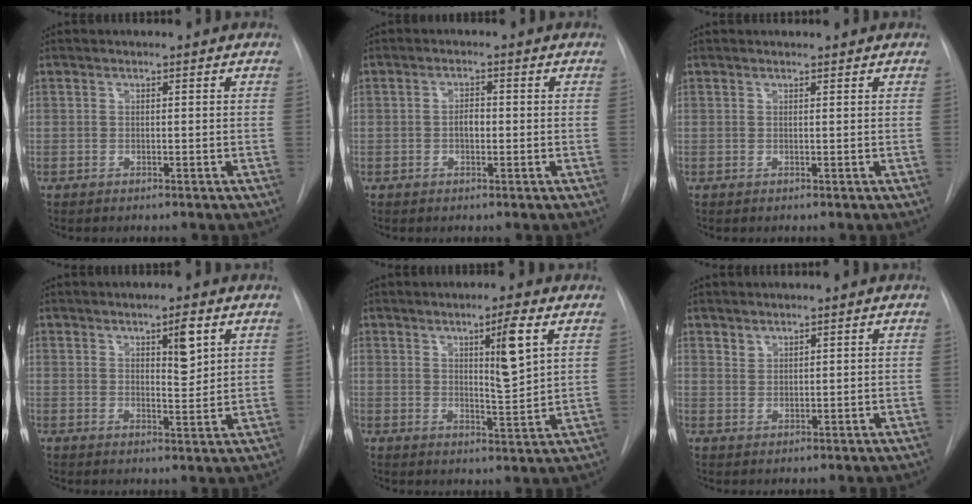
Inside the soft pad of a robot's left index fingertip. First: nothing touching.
{"total": 1.9, "force": [-0.3, 1.0, 1.6], "torque": [-0.025, 0.004, -0.005]}
{"total": 1.6, "force": [1.6, 0.2, 0.2], "torque": [-0.011, 0.015, 0.020]}
{"total": 4.4, "force": [2.2, 1.0, 3.7], "torque": [-0.057, -0.008, 0.035]}
{"total": 6.7, "force": [2.9, 0.3, 6.1], "torque": [-0.097, -0.011, 0.048]}
{"total": 1.4, "force": [1.3, 0.4, 0.2], "torque": [0.000, 0.000, 0.026]}